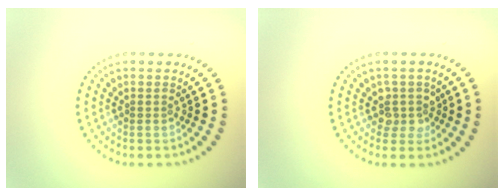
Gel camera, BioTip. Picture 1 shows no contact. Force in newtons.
{"total": 2.0, "press": 1.6, "slide": 1.2}